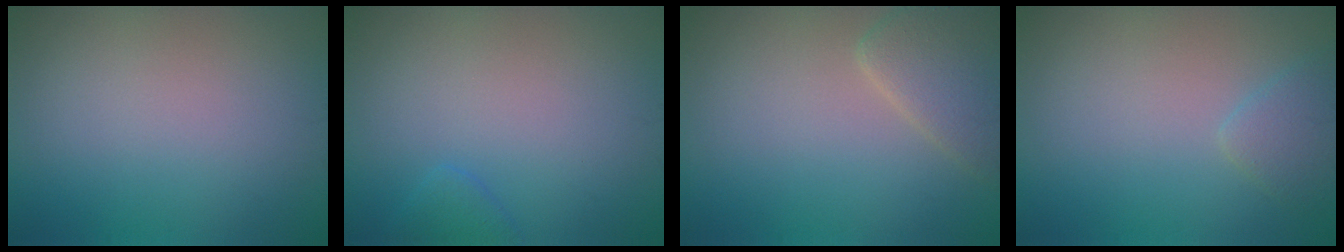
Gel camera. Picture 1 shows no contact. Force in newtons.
{"total": 1.3, "press": 1.3, "slide": 0.1}
{"total": 3.4, "press": 3.4, "slide": 0.2}
{"total": 1.5, "press": 1.5, "slide": 0.0}